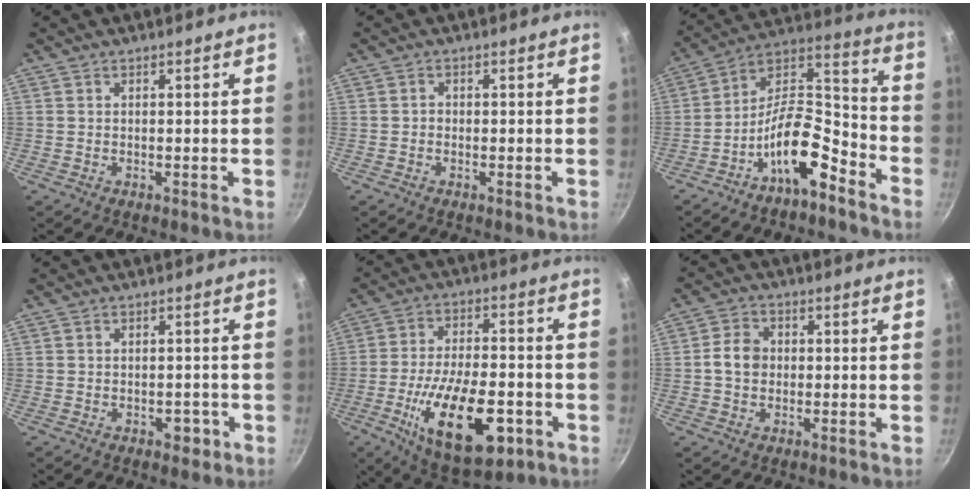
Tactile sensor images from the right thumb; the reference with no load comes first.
{"total": 0.8, "force": [-0.3, 0.7, 0.3], "torque": [-0.004, 0.002, -0.008]}
{"total": 14.5, "force": [-8.6, 5.7, 10.2], "torque": [-0.160, 0.091, -0.159]}
{"total": 2.9, "force": [-1.2, 2.0, 1.8], "torque": [-0.003, 0.016, -0.010]}
{"total": 21.0, "force": [-7.2, 9.8, 17.2], "torque": [-0.272, 0.015, -0.110]}
{"total": 5.4, "force": [0.0, 4.4, 3.1], "torque": [-0.041, 0.011, -0.010]}